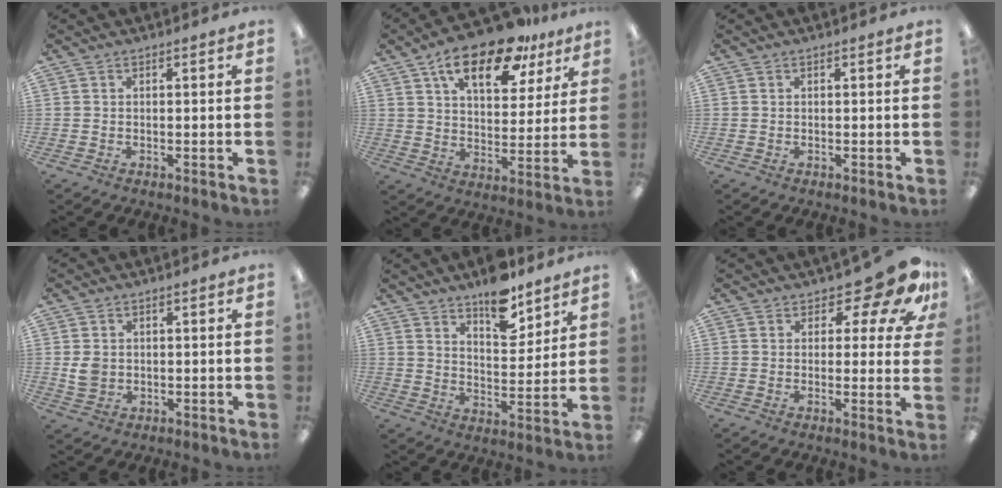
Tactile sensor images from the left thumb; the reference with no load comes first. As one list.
[{"total": 18.4, "force": [11.8, 8.2, 11.6], "torque": [-0.179, -0.053, 0.197]}, {"total": 0.0}, {"total": 3.8, "force": [0.4, 3.2, 2.0], "torque": [-0.030, 0.003, 0.008]}, {"total": 11.2, "force": [9.0, 4.3, 5.1], "torque": [-0.062, -0.059, 0.158]}, {"total": 9.2, "force": [6.0, 4.0, 5.6], "torque": [-0.073, -0.035, 0.105]}]